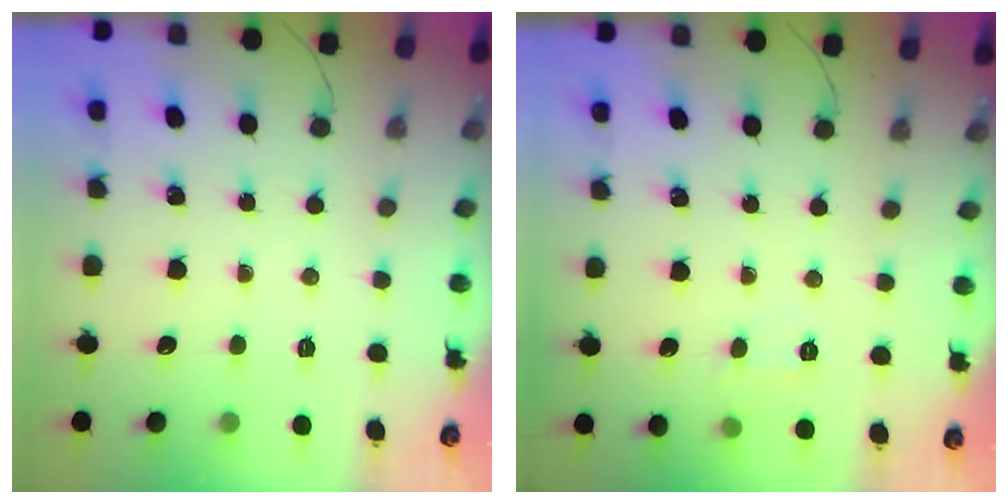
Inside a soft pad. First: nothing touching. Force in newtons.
{"total": 4.5, "press": 4.4, "slide": 1.1}